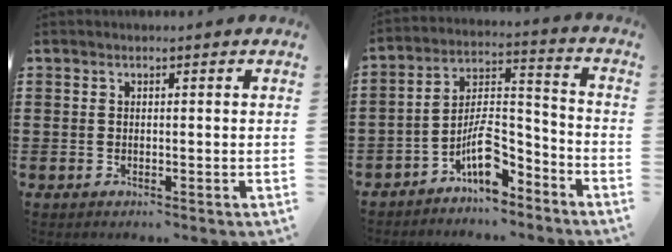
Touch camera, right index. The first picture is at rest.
{"total": 8.5, "force": [-5.8, 2.7, 5.6], "torque": [-0.102, 0.005, -0.108]}